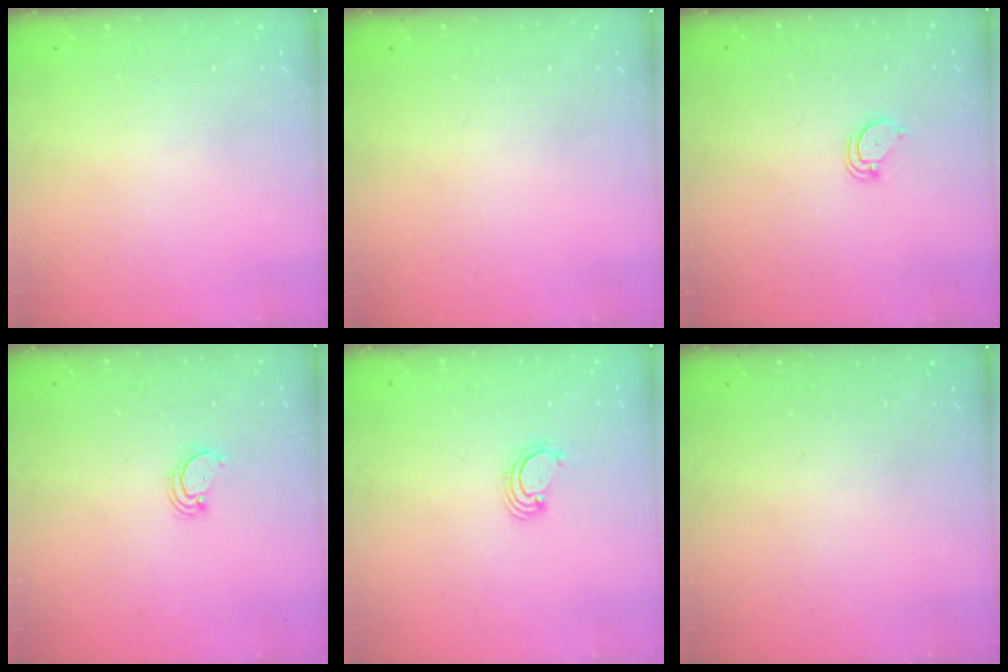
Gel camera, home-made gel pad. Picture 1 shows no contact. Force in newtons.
{"total": 0.0}
{"total": 2.1, "press": 2.1, "slide": 0.2}
{"total": 2.6, "press": 2.6, "slide": 0.3}
{"total": 2.8, "press": 2.8, "slide": 0.3}
{"total": 0.0}